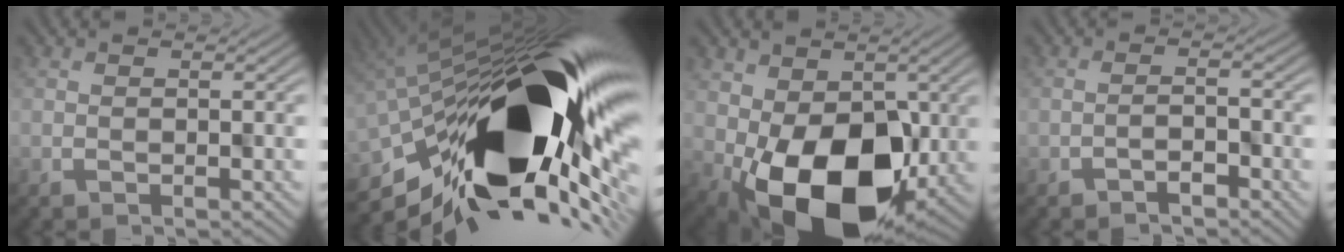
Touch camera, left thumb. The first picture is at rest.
{"total": 20.1, "force": [-1.9, 8.6, 18.0], "torque": [-0.328, -0.048, -0.034]}
{"total": 14.3, "force": [-2.2, 9.5, 10.4], "torque": [-0.178, -0.043, -0.028]}
{"total": 1.1, "force": [-0.9, 0.2, 0.6], "torque": [-0.013, 0.006, -0.022]}